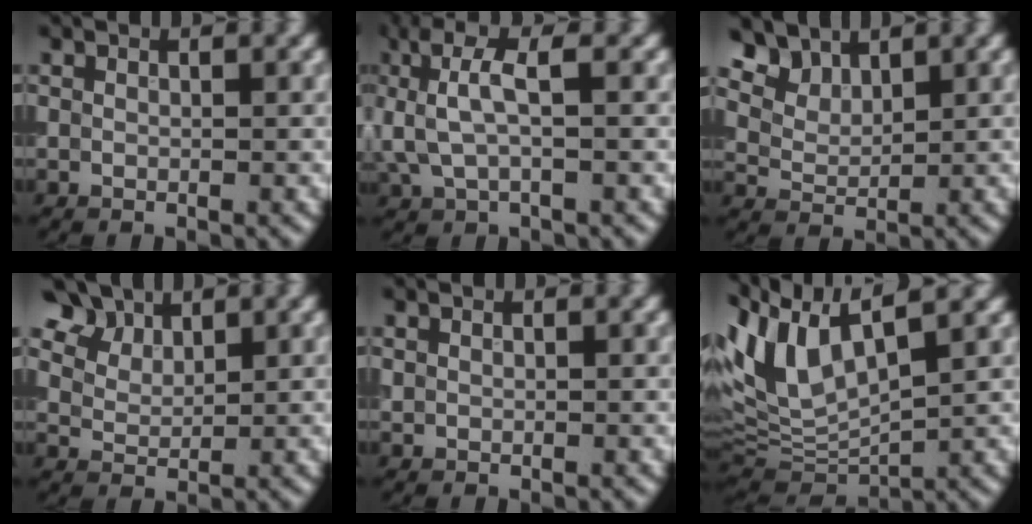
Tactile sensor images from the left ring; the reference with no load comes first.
{"total": 3.9, "force": [0.6, 1.4, 3.6], "torque": [-0.074, 0.007, 0.012]}
{"total": 4.9, "force": [3.8, 2.6, 1.8], "torque": [-0.060, -0.004, 0.079]}
{"total": 6.4, "force": [4.6, 3.6, 2.6], "torque": [-0.079, 0.005, 0.085]}
{"total": 0.0}
{"total": 8.1, "force": [4.8, 3.2, 5.7], "torque": [-0.138, 0.011, 0.095]}